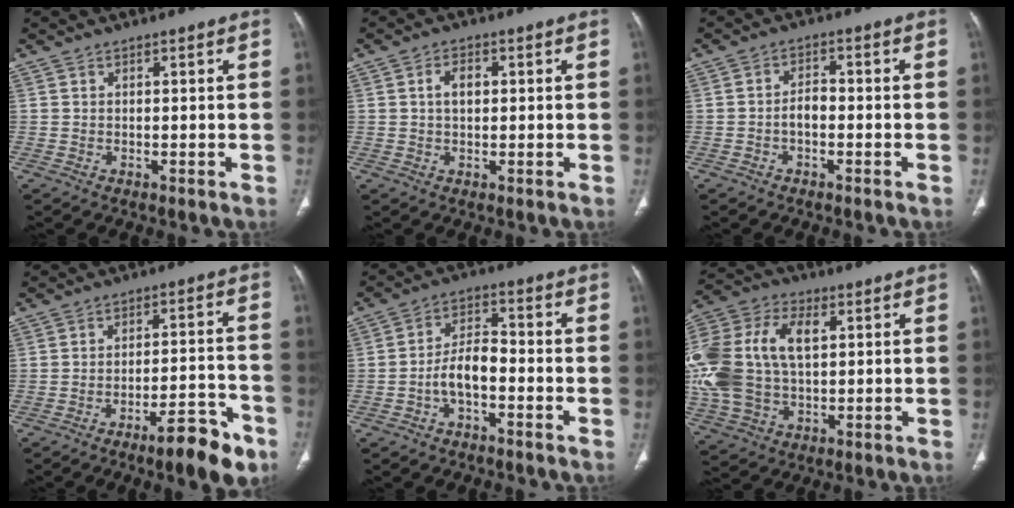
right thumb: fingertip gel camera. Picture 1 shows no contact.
{"total": 3.4, "force": [0.6, 2.1, 2.6], "torque": [-0.042, 0.002, 0.008]}
{"total": 2.8, "force": [-1.0, 1.5, 2.1], "torque": [-0.032, 0.015, -0.022]}
{"total": 10.5, "force": [-6.8, 2.5, 7.6], "torque": [-0.099, 0.047, -0.097]}
{"total": 6.1, "force": [-2.5, 2.8, 4.8], "torque": [-0.084, 0.034, -0.049]}
{"total": 21.5, "force": [2.9, 13.3, 16.6], "torque": [-0.369, 0.013, 0.055]}